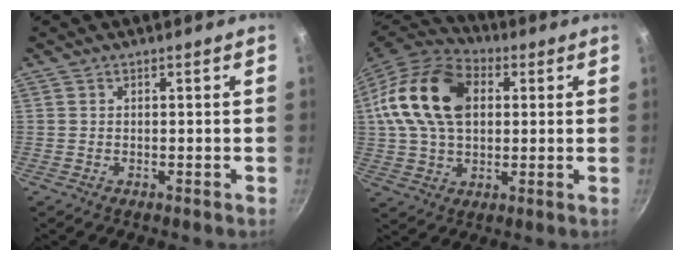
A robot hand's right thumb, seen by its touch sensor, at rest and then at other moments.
{"total": 19.2, "force": [3.8, 13.0, 13.7], "torque": [-0.238, 0.017, 0.055]}